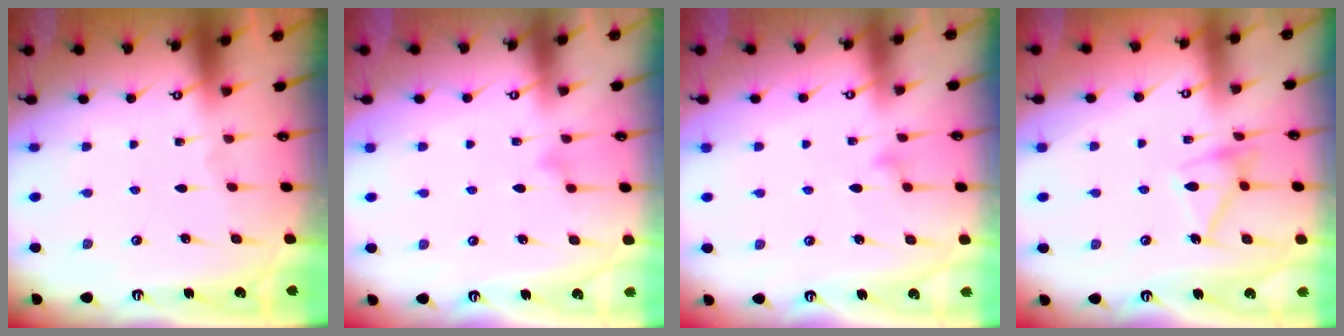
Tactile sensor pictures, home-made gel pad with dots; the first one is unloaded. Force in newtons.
{"total": 6.7, "press": 6.7, "slide": 0.3}
{"total": 9.1, "press": 9.1, "slide": 0.5}
{"total": 13.8, "press": 13.7, "slide": 0.6}